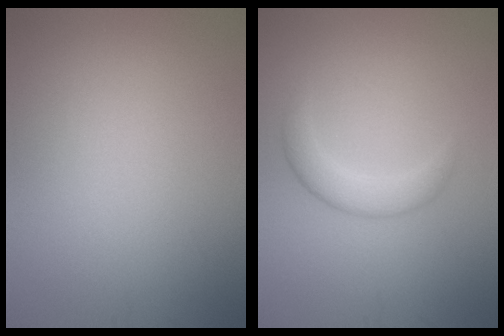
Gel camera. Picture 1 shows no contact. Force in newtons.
{"total": 2.5, "press": 2.5, "slide": 0.0}